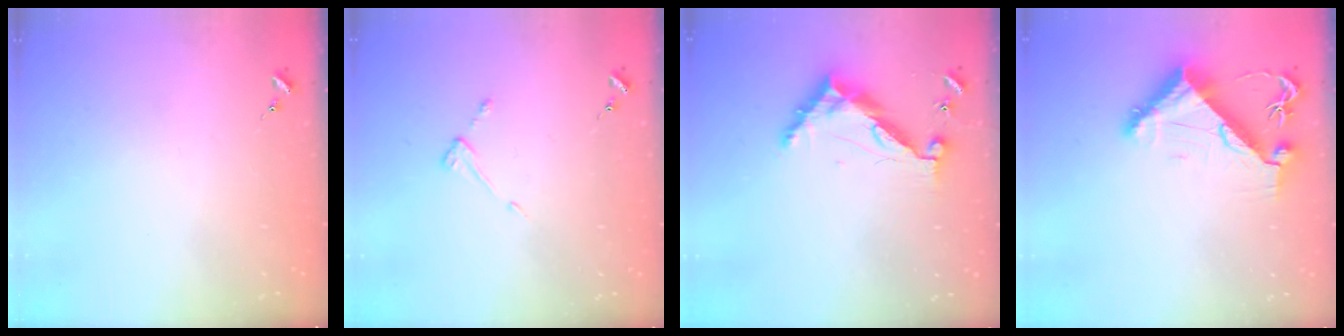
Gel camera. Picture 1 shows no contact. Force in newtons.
{"total": 3.8, "press": 3.8, "slide": 0.4}
{"total": 9.6, "press": 9.6, "slide": 0.8}
{"total": 9.3, "press": 9.2, "slide": 1.5}